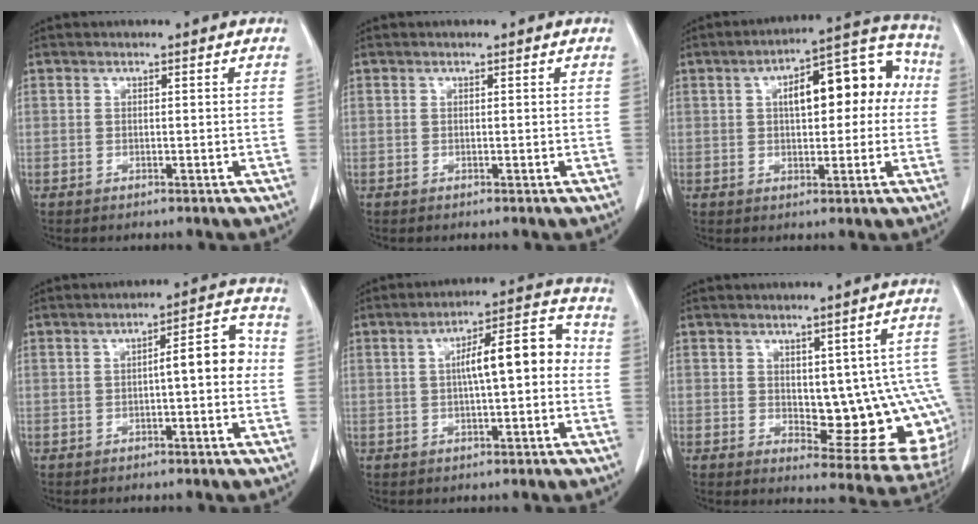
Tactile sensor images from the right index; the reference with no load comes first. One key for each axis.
{"total": 0.0}
{"total": 13.3, "fx": 2.3, "fy": 5.5, "fz": 11.9, "tx": -0.156, "ty": 0.051, "tz": 0.035}
{"total": 6.0, "fx": -0.5, "fy": 1.4, "fz": 5.9, "tx": -0.076, "ty": 0.026, "tz": -0.008}
{"total": 9.5, "fx": 0.1, "fy": 2.2, "fz": 9.2, "tx": -0.139, "ty": 0.037, "tz": 0.001}
{"total": 13.6, "fx": -0.1, "fy": 5.0, "fz": 12.6, "tx": -0.120, "ty": 0.008, "tz": 0.016}